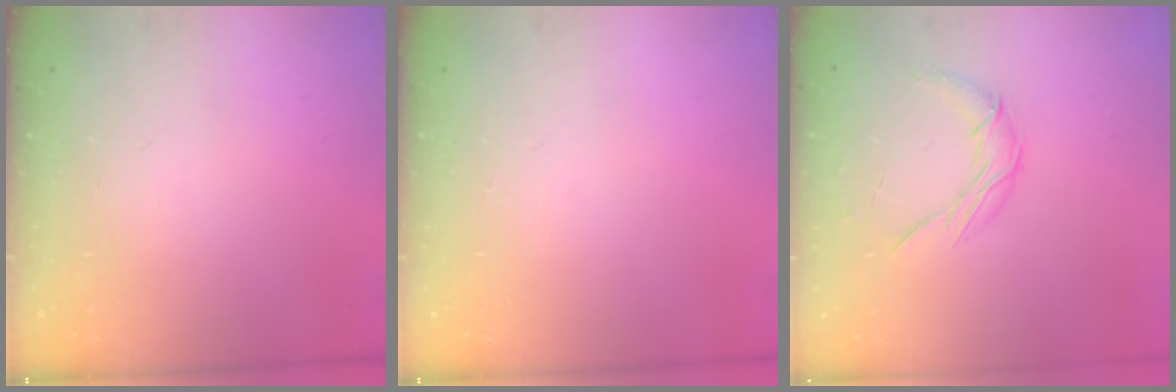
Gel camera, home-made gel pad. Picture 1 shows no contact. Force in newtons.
{"total": 0.0}
{"total": 7.9, "press": 7.9, "slide": 0.2}